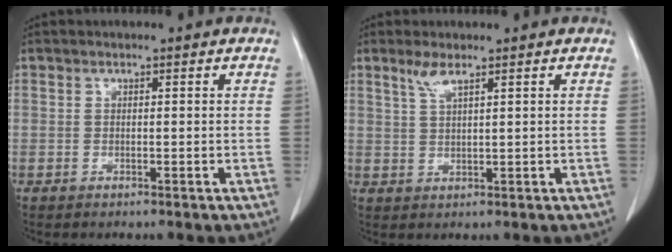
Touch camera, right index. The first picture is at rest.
{"total": 3.2, "force": [2.1, 0.6, 2.4], "torque": [-0.053, 0.005, 0.046]}